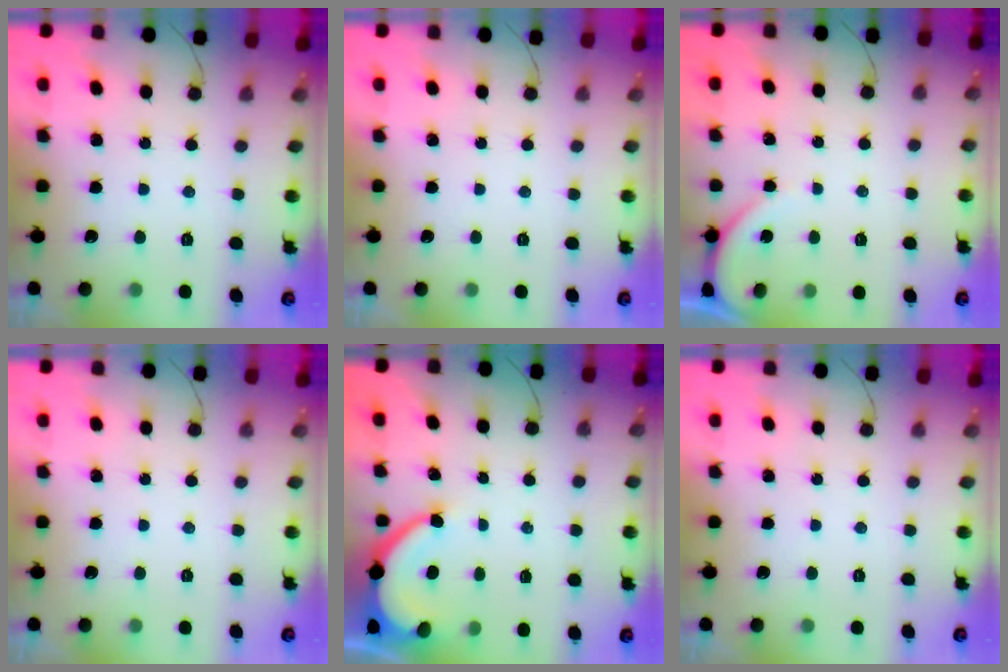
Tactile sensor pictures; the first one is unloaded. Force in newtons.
{"total": 0.0}
{"total": 3.1, "press": 3.1, "slide": 0.2}
{"total": 0.0}
{"total": 6.3, "press": 6.3, "slide": 0.5}
{"total": 0.0}